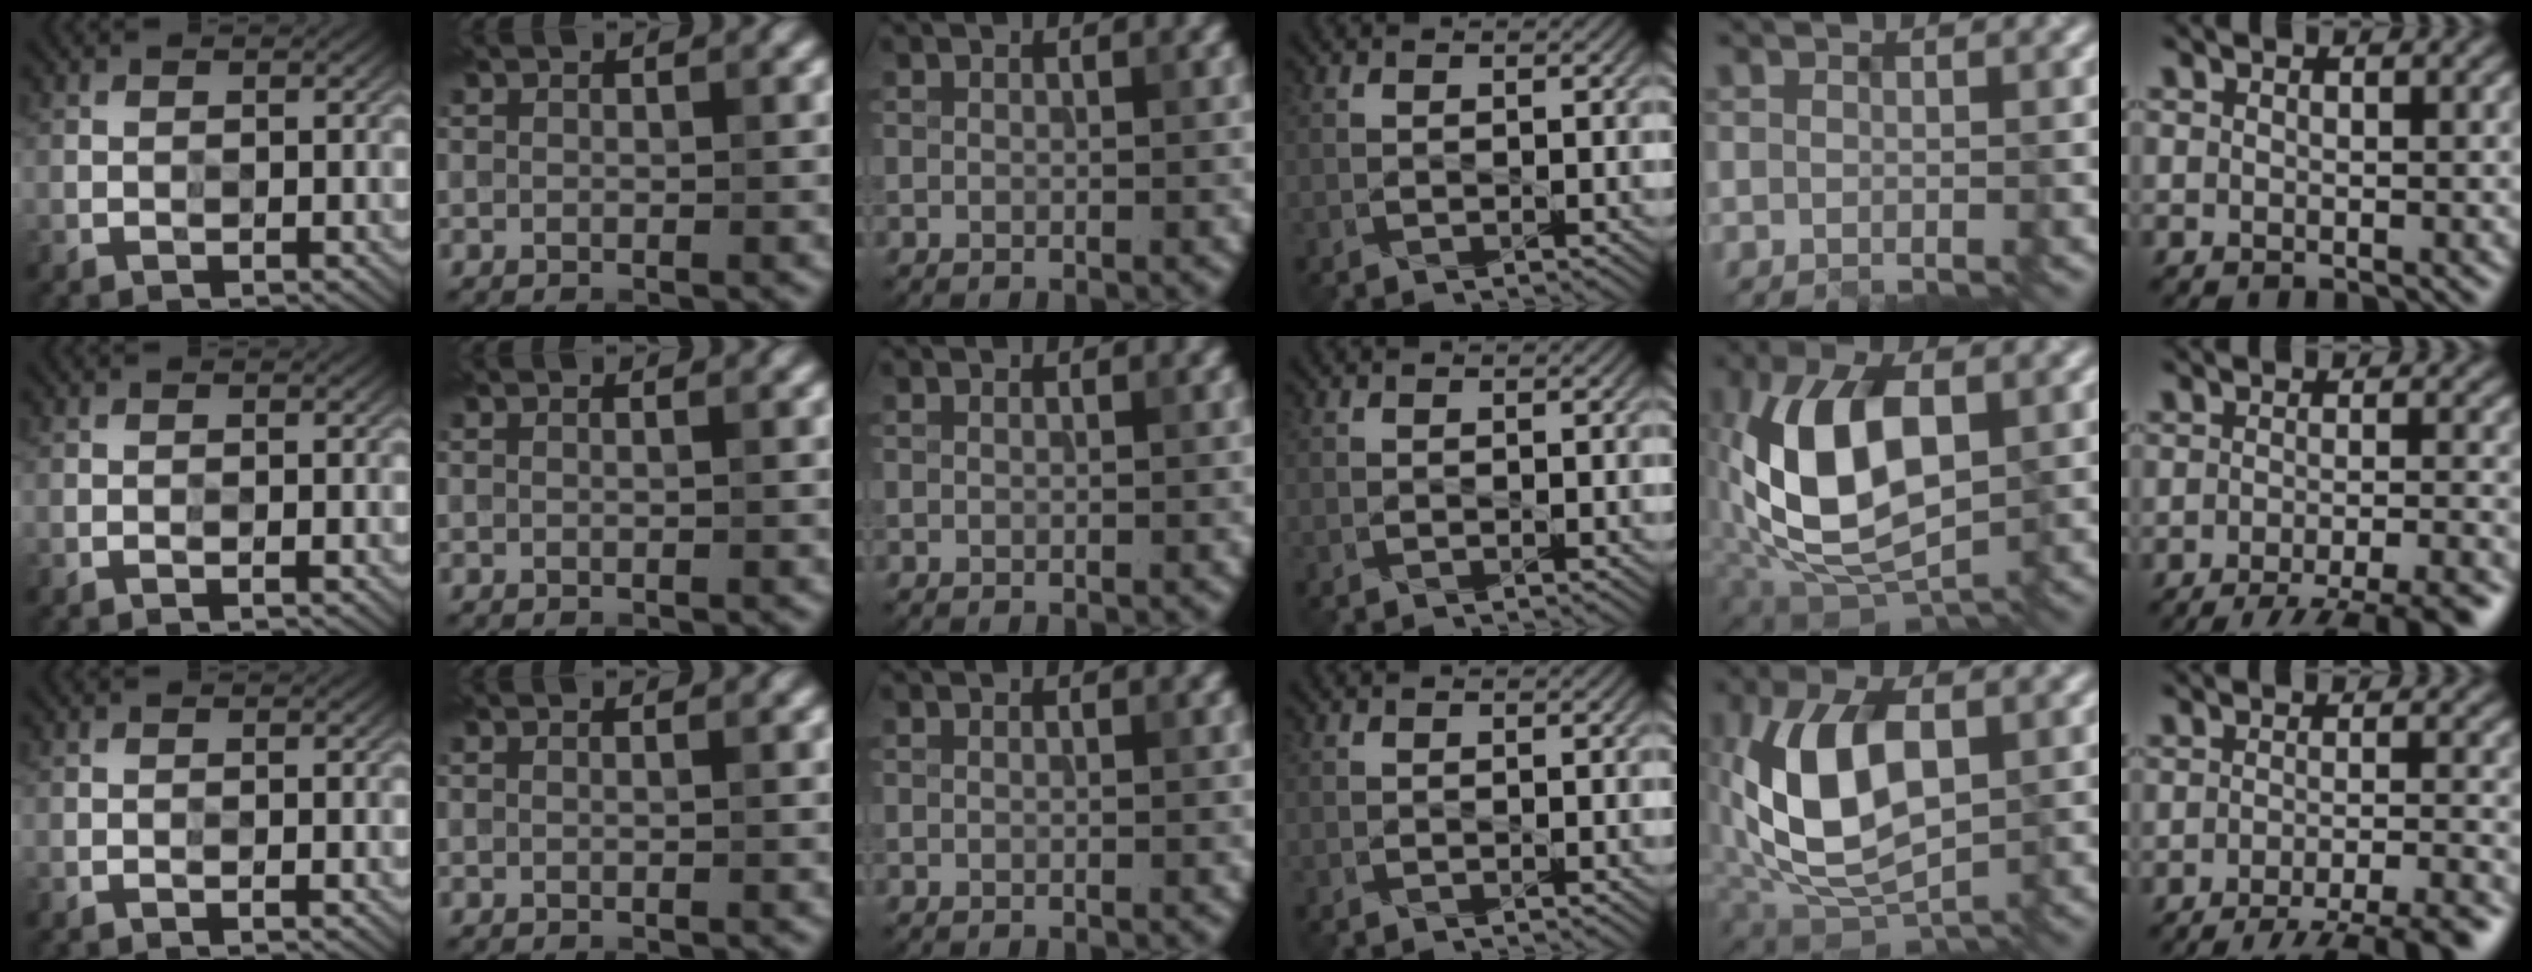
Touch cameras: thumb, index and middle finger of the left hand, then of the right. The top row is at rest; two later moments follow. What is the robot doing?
{"motion": "insert", "object": "drawer"}